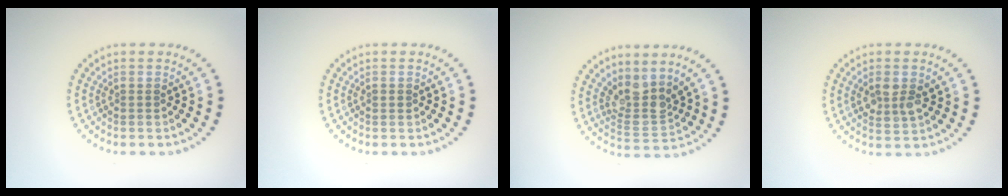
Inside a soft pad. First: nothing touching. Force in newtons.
{"total": 0.8, "press": 0.7, "slide": 0.1}
{"total": 3.4, "press": 2.6, "slide": 2.3}
{"total": 2.6, "press": 2.5, "slide": 0.5}